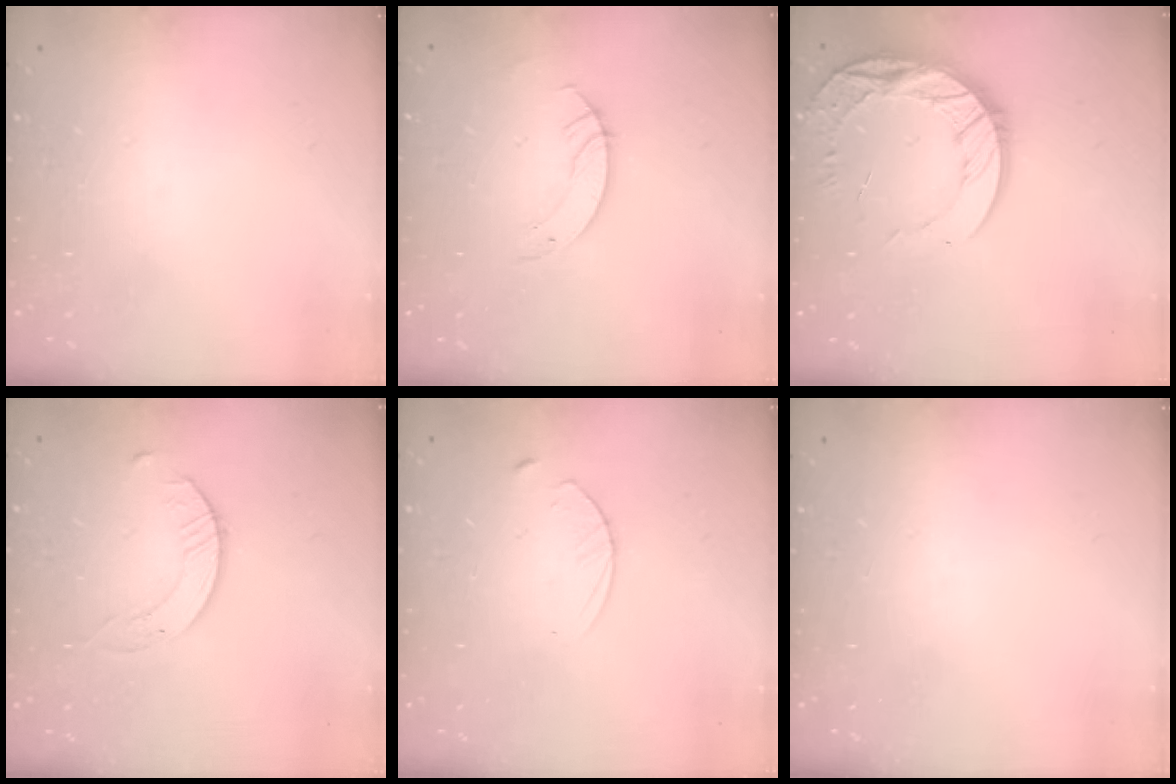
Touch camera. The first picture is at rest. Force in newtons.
{"total": 3.5, "press": 3.5, "slide": 0.2}
{"total": 14.7, "press": 14.6, "slide": 1.3}
{"total": 2.8, "press": 2.8, "slide": 0.3}
{"total": 3.1, "press": 3.1, "slide": 0.3}
{"total": 0.0}